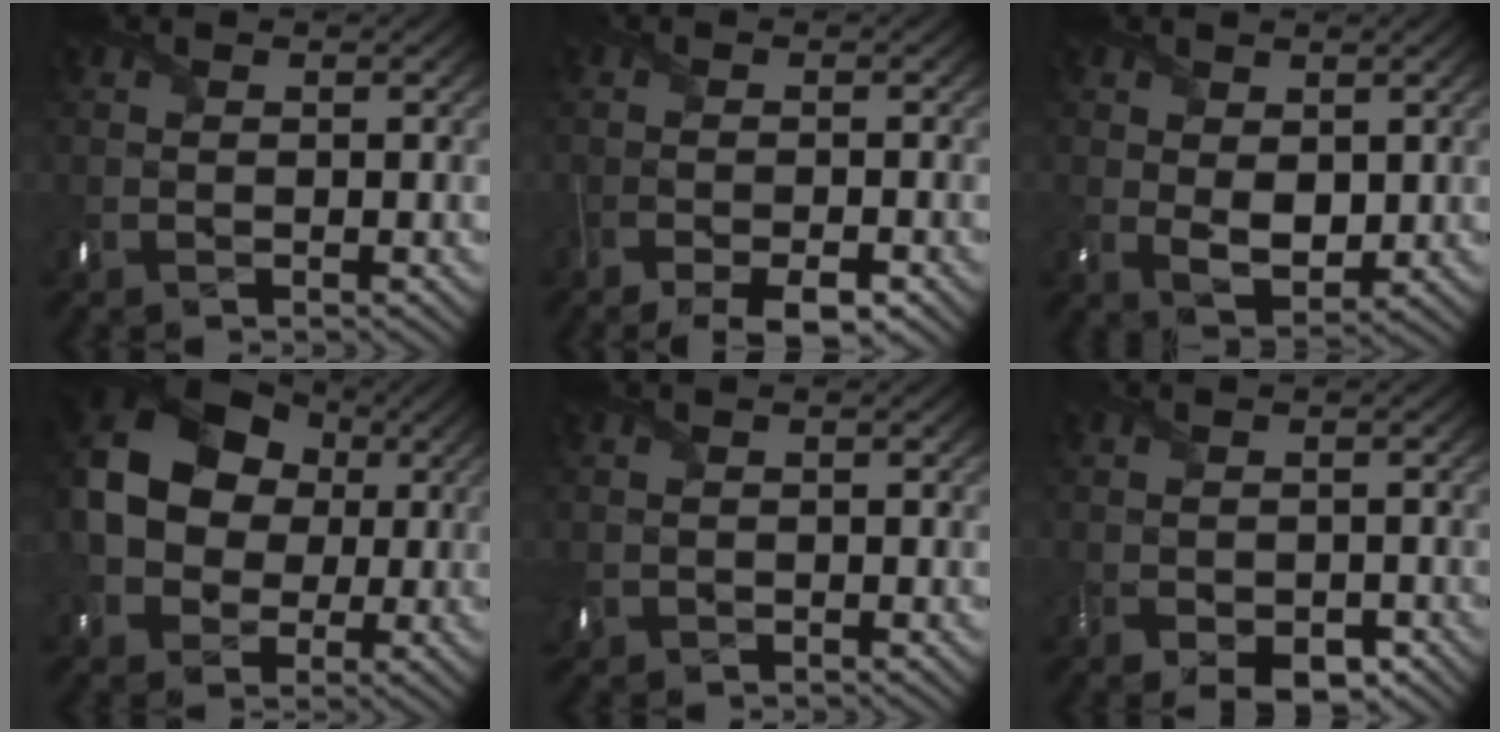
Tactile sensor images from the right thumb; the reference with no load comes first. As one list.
[{"total": 4.7, "force": [-3.4, 1.3, 2.9], "torque": [-0.053, -0.009, -0.059]}, {"total": 3.9, "force": [0.5, 2.6, 2.9], "torque": [-0.063, -0.012, 0.012]}, {"total": 15.0, "force": [1.4, 12.0, 8.8], "torque": [-0.212, 0.010, 0.018]}, {"total": 0.8, "force": [0.1, 0.7, 0.4], "torque": [-0.016, -0.001, 0.000]}, {"total": 3.4, "force": [-2.0, 1.9, 2.0], "torque": [-0.038, -0.016, -0.034]}]